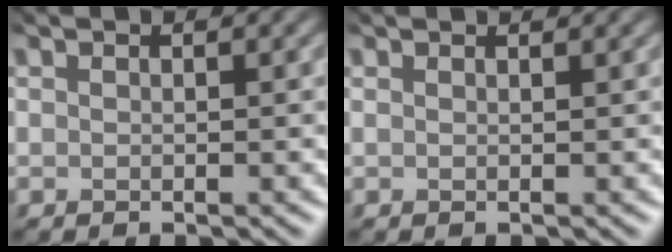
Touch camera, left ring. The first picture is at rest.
{"total": 1.0, "force": [0.8, 0.4, 0.5], "torque": [0.003, 0.010, 0.000]}